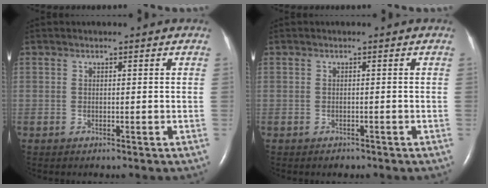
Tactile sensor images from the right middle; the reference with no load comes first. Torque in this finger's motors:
{"motor_torque": [0.25, -0.32, 0.13, 0.02]}